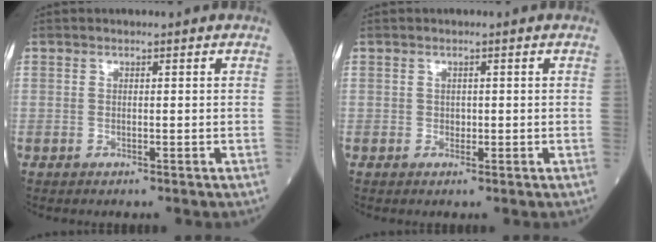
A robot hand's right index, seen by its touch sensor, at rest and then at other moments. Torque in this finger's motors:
{"motor_torque": [0.08, 0.05, 0.02, 0.01]}